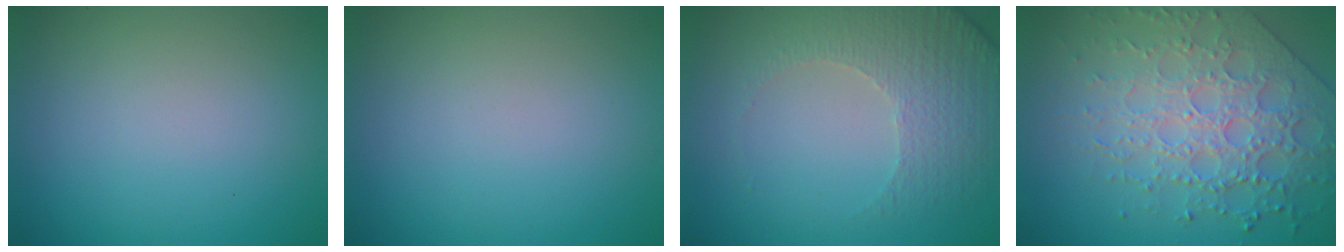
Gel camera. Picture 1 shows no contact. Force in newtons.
{"total": 0.0}
{"total": 5.0, "press": 3.6, "slide": 3.5}
{"total": 6.6, "press": 5.4, "slide": 3.9}